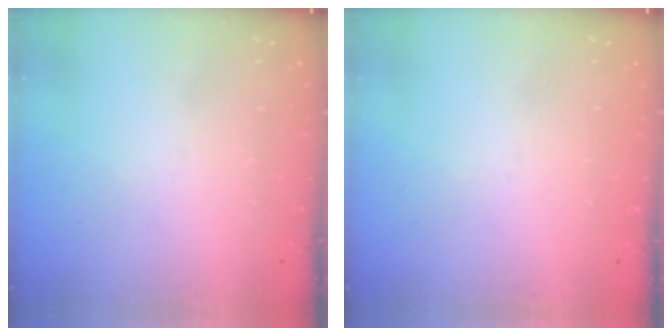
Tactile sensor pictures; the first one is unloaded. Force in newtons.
{"total": 0.0}